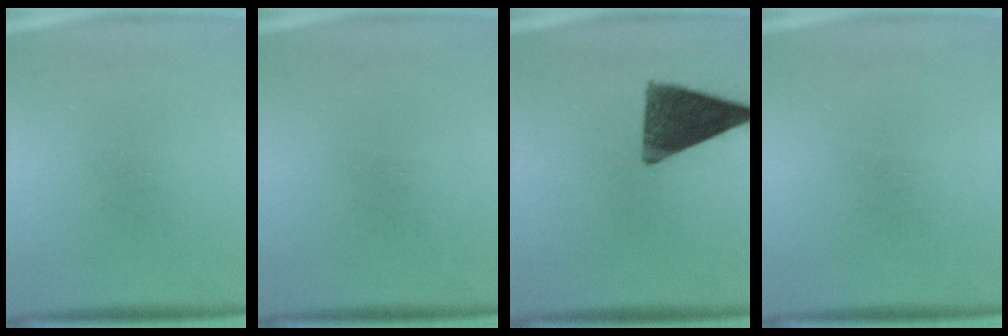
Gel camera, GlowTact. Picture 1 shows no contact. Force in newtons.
{"total": 0.0}
{"total": 12.8}
{"total": 0.0}